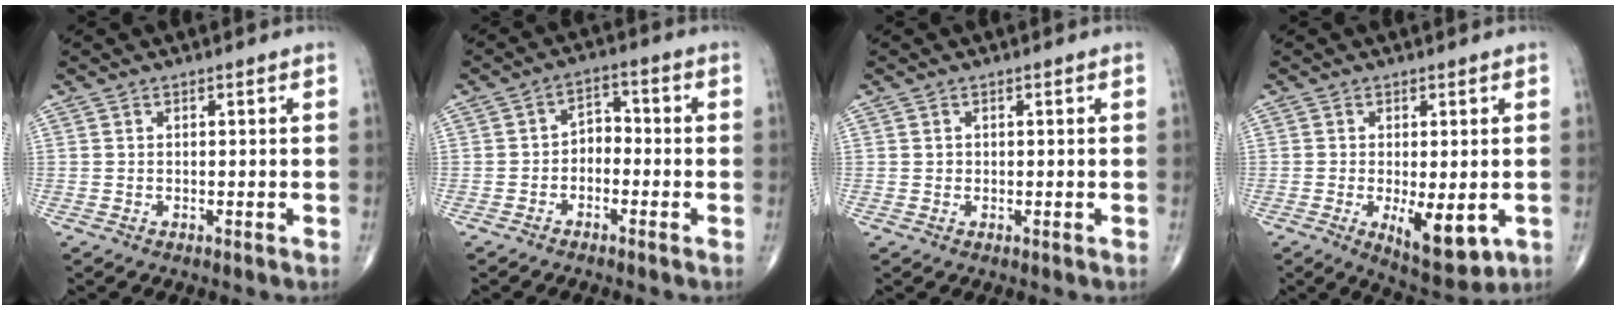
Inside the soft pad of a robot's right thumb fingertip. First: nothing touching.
{"total": 4.0, "force": [-1.4, 2.9, 2.4], "torque": [-0.020, 0.029, -0.037]}
{"total": 0.6, "force": [0.1, 0.6, 0.1], "torque": [0.002, 0.002, 0.002]}
{"total": 8.9, "force": [-2.2, 3.6, 7.8], "torque": [-0.103, -0.020, -0.026]}